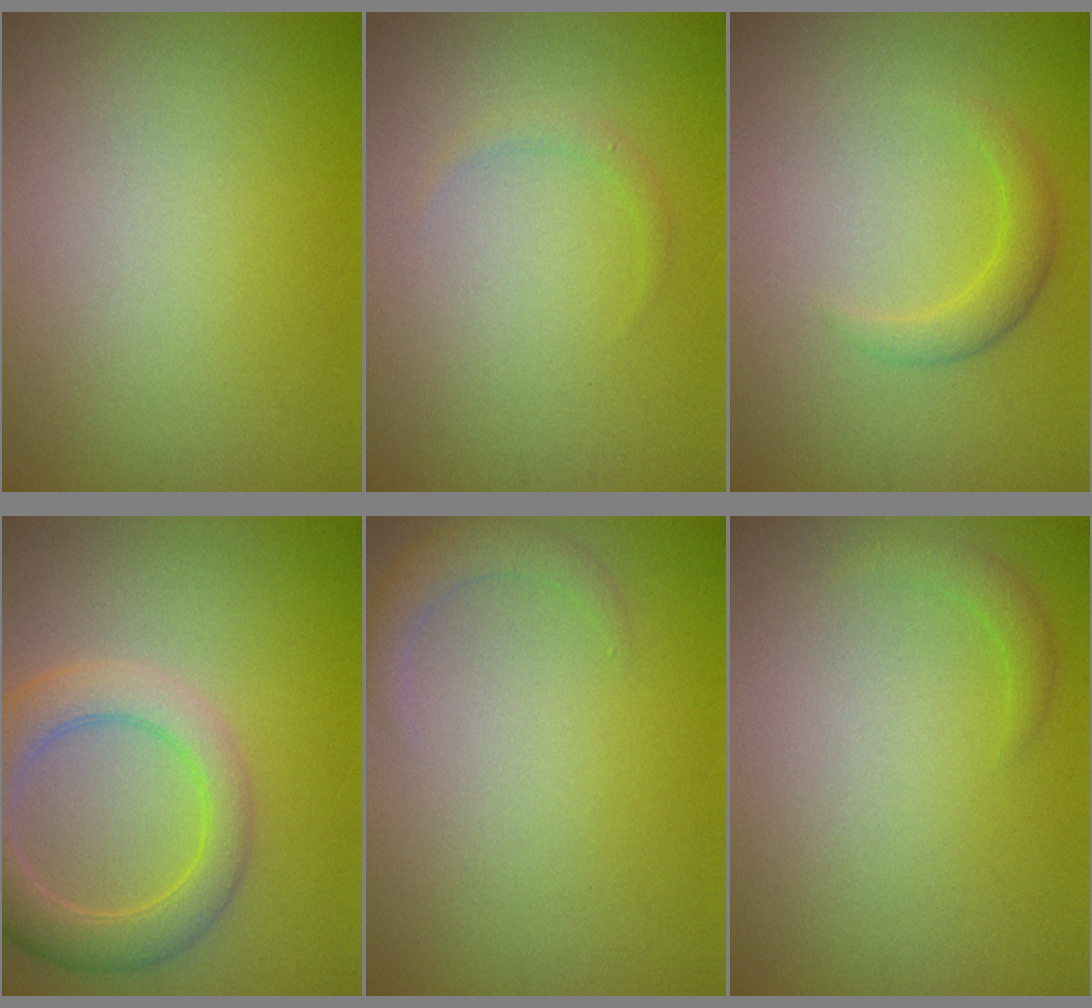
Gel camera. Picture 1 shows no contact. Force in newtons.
{"total": 0.8, "press": 0.8, "slide": 0.0}
{"total": 1.9, "press": 1.9, "slide": 0.1}
{"total": 5.2, "press": 5.1, "slide": 0.5}
{"total": 1.7, "press": 1.7, "slide": 0.1}
{"total": 1.2, "press": 1.2, "slide": 0.1}